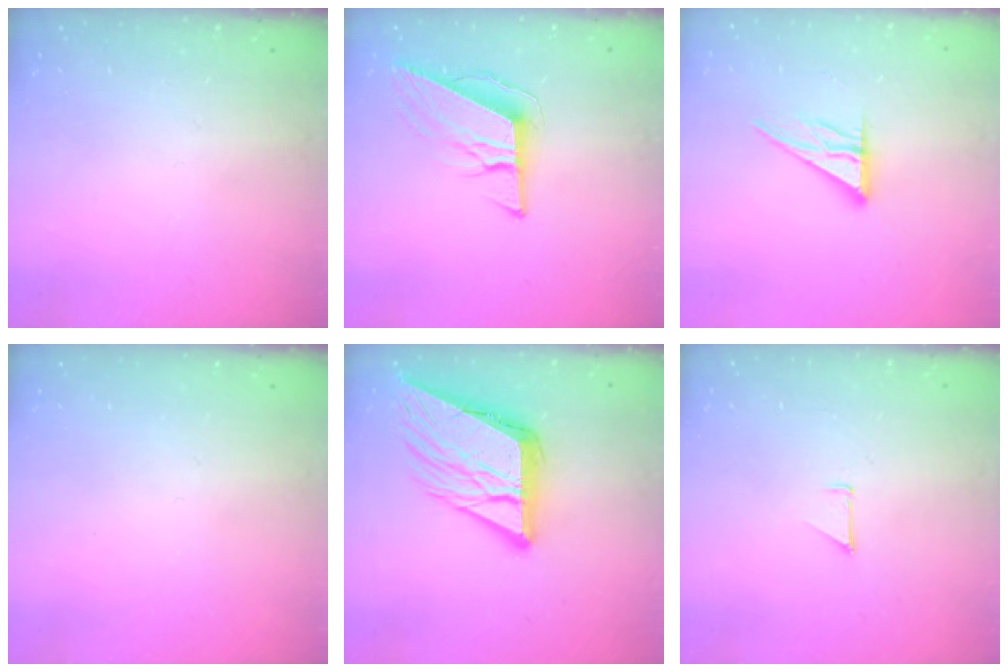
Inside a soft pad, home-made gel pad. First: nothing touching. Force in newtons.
{"total": 10.8, "press": 10.3, "slide": 3.1}
{"total": 11.6, "press": 11.5, "slide": 1.0}
{"total": 0.0}
{"total": 16.4, "press": 16.2, "slide": 2.8}
{"total": 0.9, "press": 0.9, "slide": 0.1}